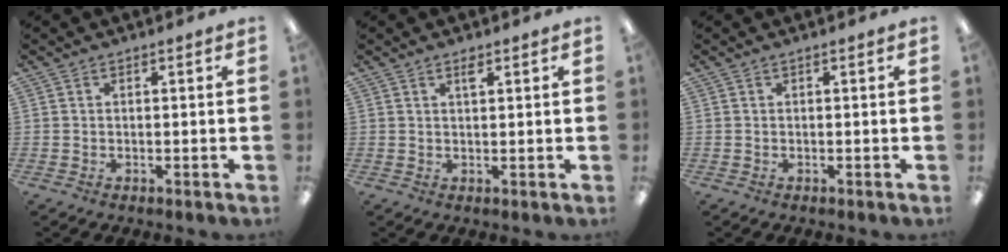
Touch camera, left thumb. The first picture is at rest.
{"total": 1.8, "force": [1.3, 0.6, 1.1], "torque": [-0.017, -0.002, 0.021]}
{"total": 0.0}